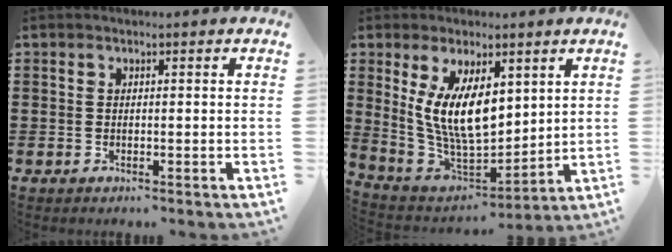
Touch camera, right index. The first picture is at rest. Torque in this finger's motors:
{"motor_torque": [2.14, 0.00, 1.05, 0.21]}